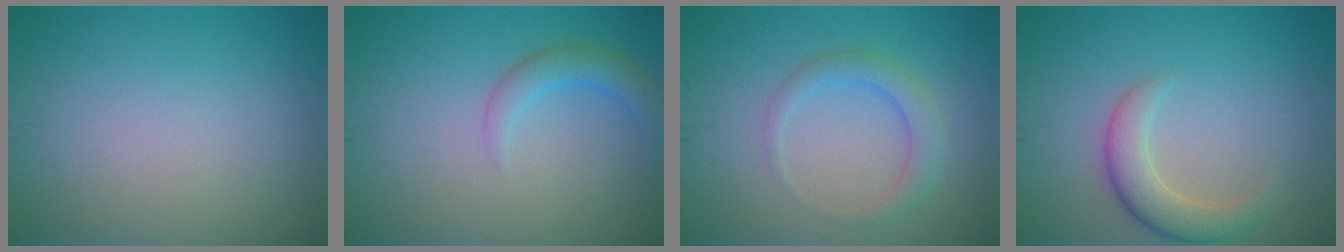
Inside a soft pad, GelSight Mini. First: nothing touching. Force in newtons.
{"total": 2.4, "press": 2.4, "slide": 0.3}
{"total": 2.6, "press": 2.6, "slide": 0.1}
{"total": 3.6, "press": 3.6, "slide": 0.3}